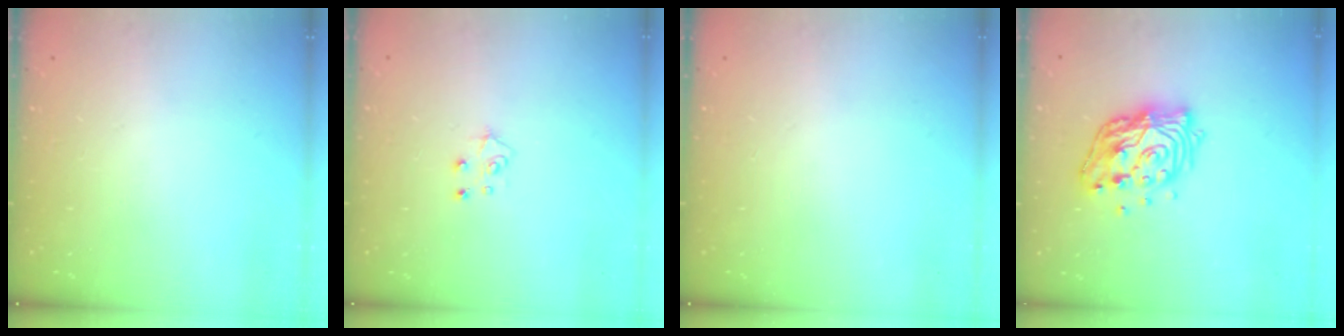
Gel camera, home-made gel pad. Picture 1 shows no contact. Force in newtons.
{"total": 5.6, "press": 5.6, "slide": 0.5}
{"total": 0.0}
{"total": 18.0, "press": 17.9, "slide": 1.6}